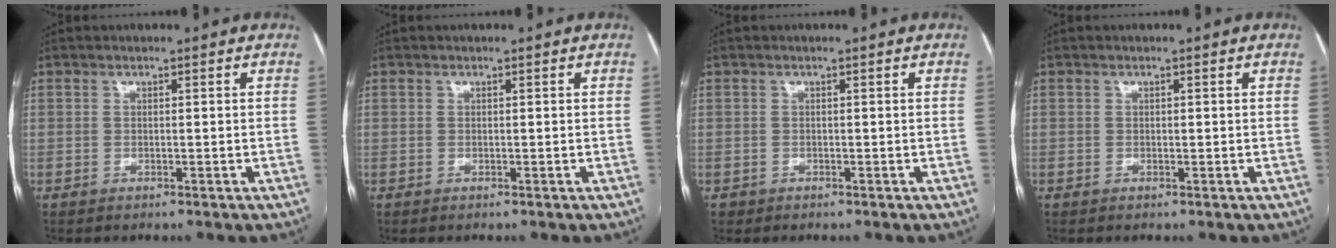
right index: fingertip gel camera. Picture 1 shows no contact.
{"total": 0.0}
{"total": 0.6, "force": [-0.2, 0.6, -0.1], "torque": [-0.001, 0.006, -0.002]}
{"total": 0.0}